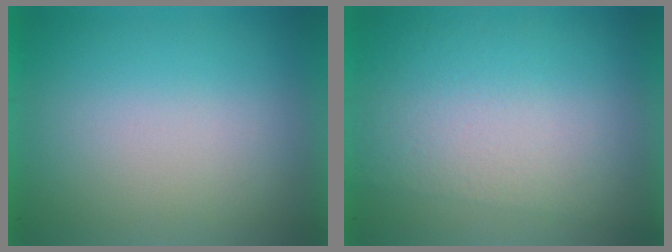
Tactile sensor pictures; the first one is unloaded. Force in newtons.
{"total": 2.8}